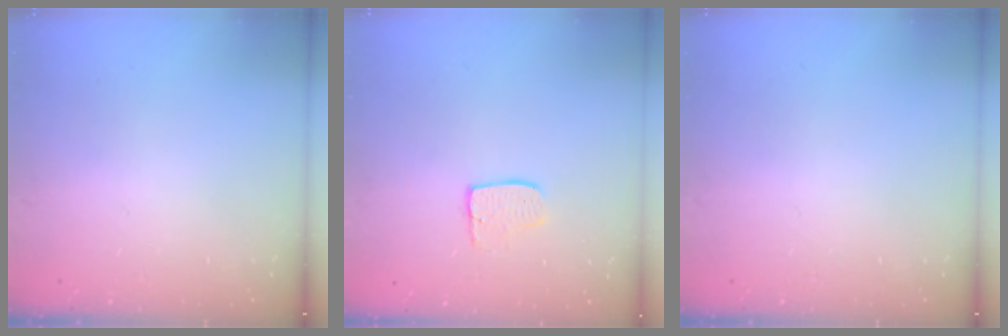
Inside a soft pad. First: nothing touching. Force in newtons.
{"total": 5.9, "press": 5.9, "slide": 0.3}
{"total": 0.0}